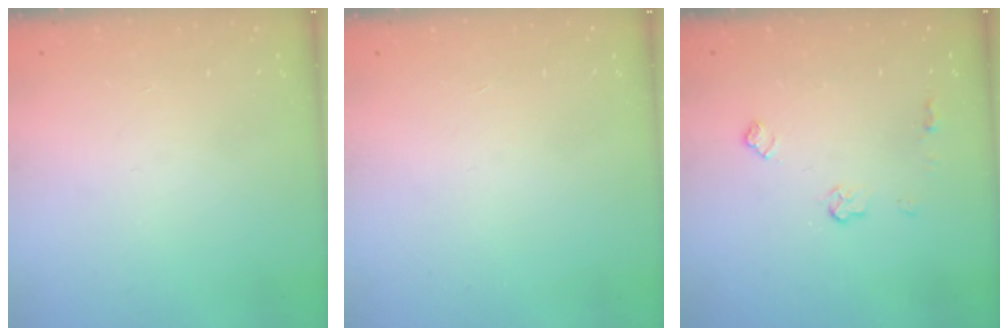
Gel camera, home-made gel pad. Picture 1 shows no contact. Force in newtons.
{"total": 0.0}
{"total": 5.5, "press": 5.4, "slide": 0.7}